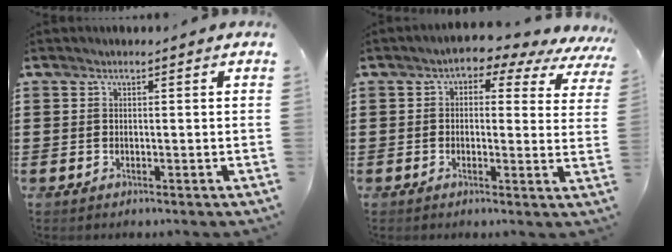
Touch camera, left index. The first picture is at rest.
{"total": 2.3, "force": [1.1, 1.4, 1.4], "torque": [-0.031, -0.014, 0.007]}